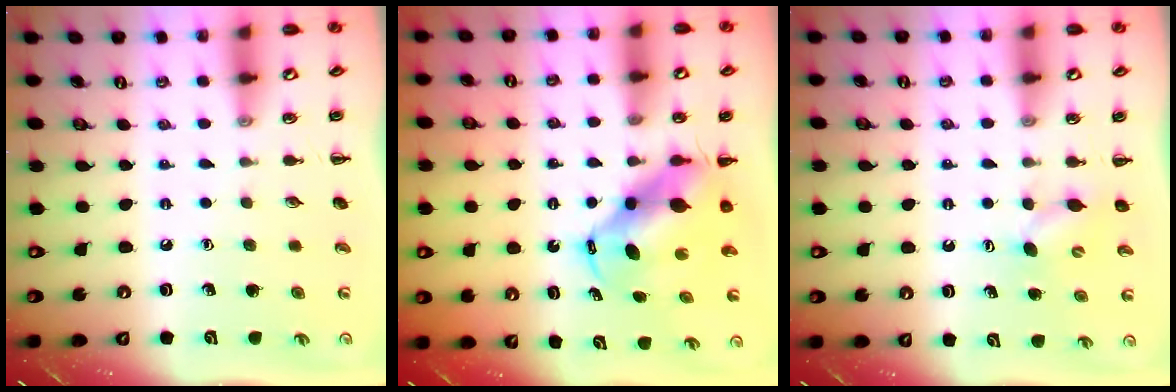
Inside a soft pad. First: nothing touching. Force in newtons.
{"total": 6.7, "press": 6.4, "slide": 2.1}
{"total": 4.0, "press": 3.9, "slide": 0.9}